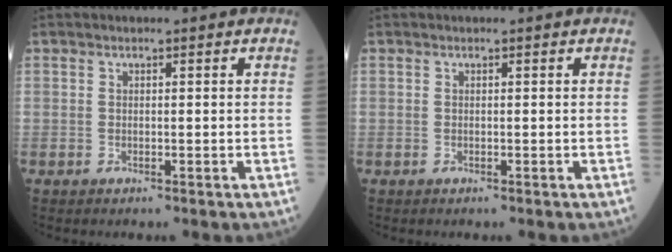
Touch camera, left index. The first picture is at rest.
{"total": 0.0}